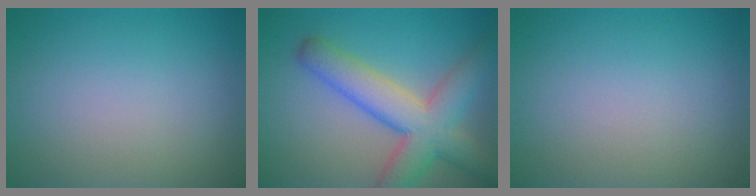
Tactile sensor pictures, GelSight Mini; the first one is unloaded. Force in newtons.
{"total": 7.8, "press": 7.8, "slide": 0.3}
{"total": 0.0}